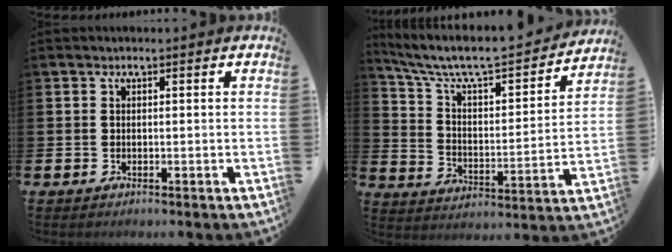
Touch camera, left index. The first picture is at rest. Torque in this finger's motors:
{"motor_torque": [0.99, -1.15, 0.46, 0.21]}